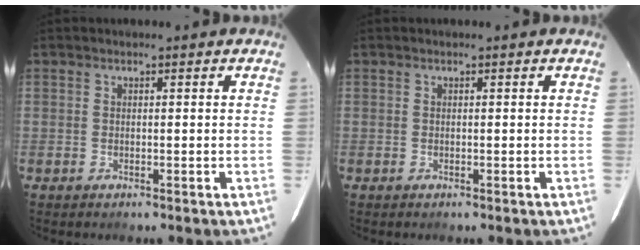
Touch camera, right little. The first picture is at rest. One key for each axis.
{"total": 0.0}